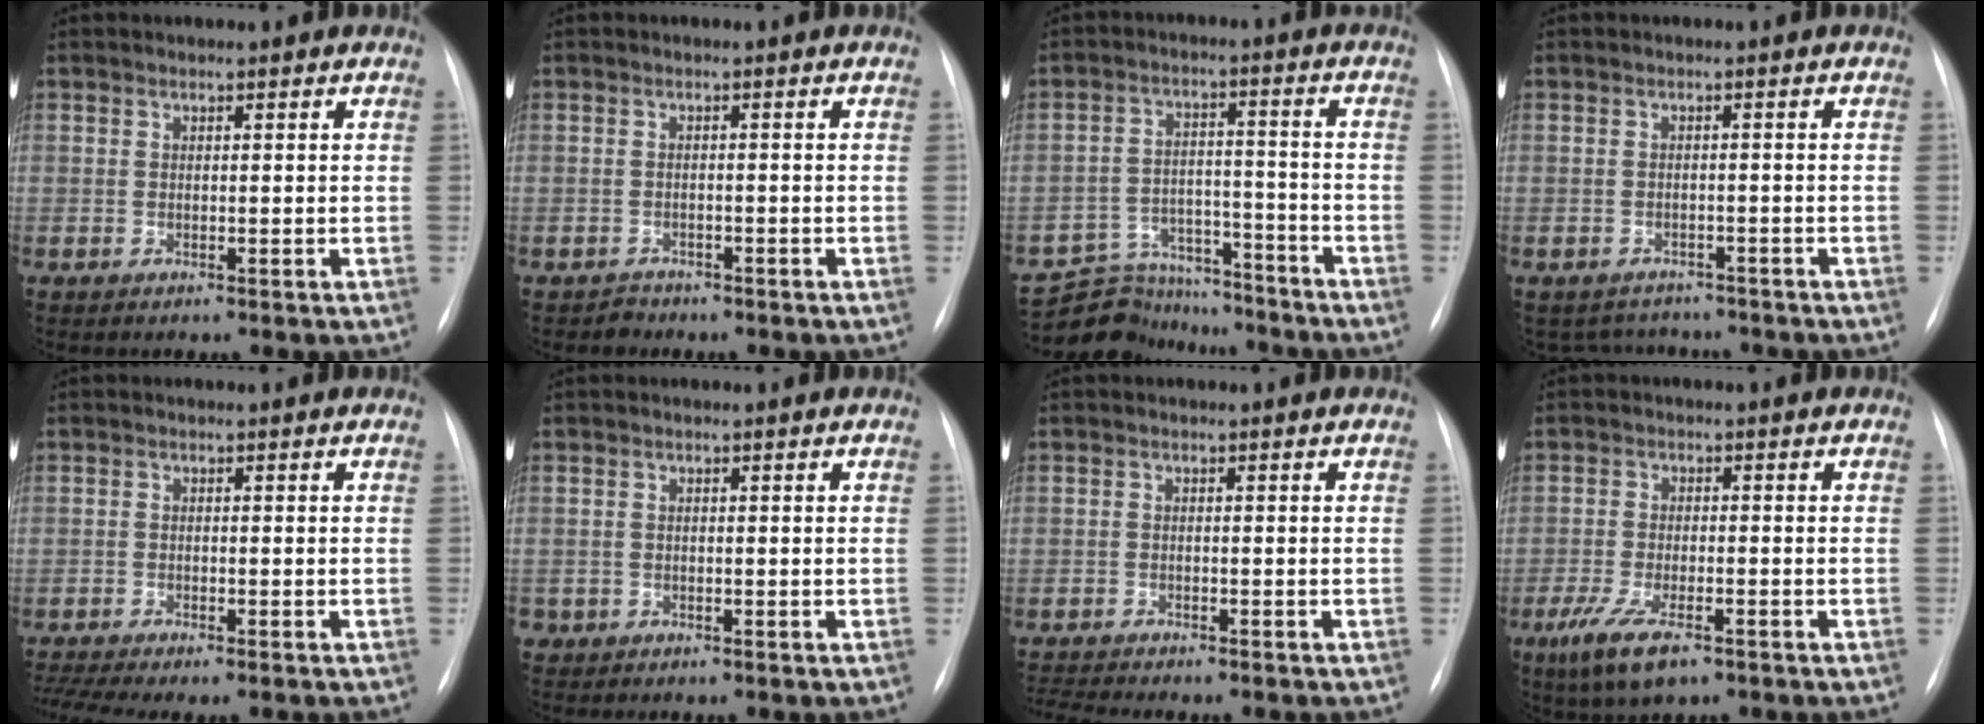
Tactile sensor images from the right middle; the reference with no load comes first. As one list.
[{"total": 1.6, "force": [-1.2, 0.8, -0.5], "torque": [0.004, 0.002, -0.023]}, {"total": 11.4, "force": [-10.7, 4.0, 0.0], "torque": [0.001, 0.039, -0.169]}, {"total": 5.5, "force": [-4.9, 2.3, 0.0], "torque": [0.002, 0.011, -0.060]}, {"total": 8.6, "force": [-7.1, 1.5, 4.6], "torque": [-0.078, 0.003, -0.107]}, {"total": 1.1, "force": [-0.6, 0.9, 0.0], "torque": [-0.001, 0.005, -0.008]}, {"total": 6.3, "force": [-5.8, 0.5, 2.4], "torque": [-0.033, -0.002, -0.083]}, {"total": 7.3, "force": [-4.3, 2.3, 5.4], "torque": [-0.109, -0.017, -0.071]}]